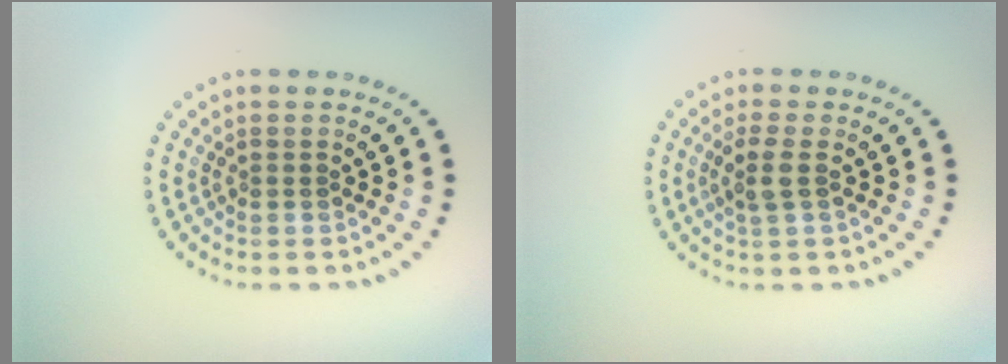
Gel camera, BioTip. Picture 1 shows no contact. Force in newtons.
{"total": 1.9, "press": 1.8, "slide": 0.7}